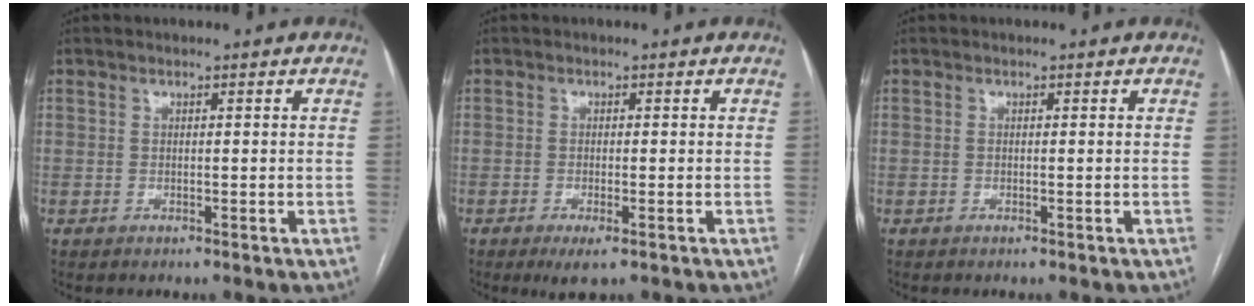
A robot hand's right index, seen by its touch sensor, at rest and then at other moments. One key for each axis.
{"total": 2.7, "fx": -1.4, "fy": 0.7, "fz": 2.2, "tx": -0.037, "ty": -0.005, "tz": -0.018}
{"total": 0.0}